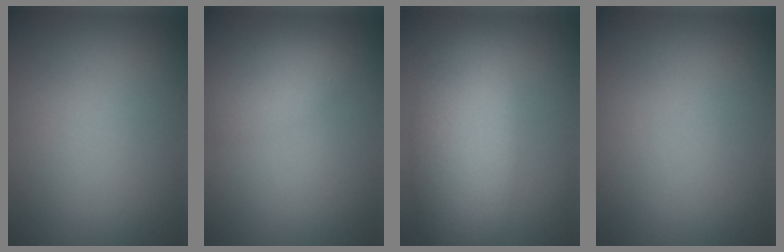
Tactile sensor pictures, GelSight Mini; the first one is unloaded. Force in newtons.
{"total": 2.9, "press": 2.9, "slide": 0.1}
{"total": 7.7, "press": 7.6, "slide": 0.4}
{"total": 0.0}